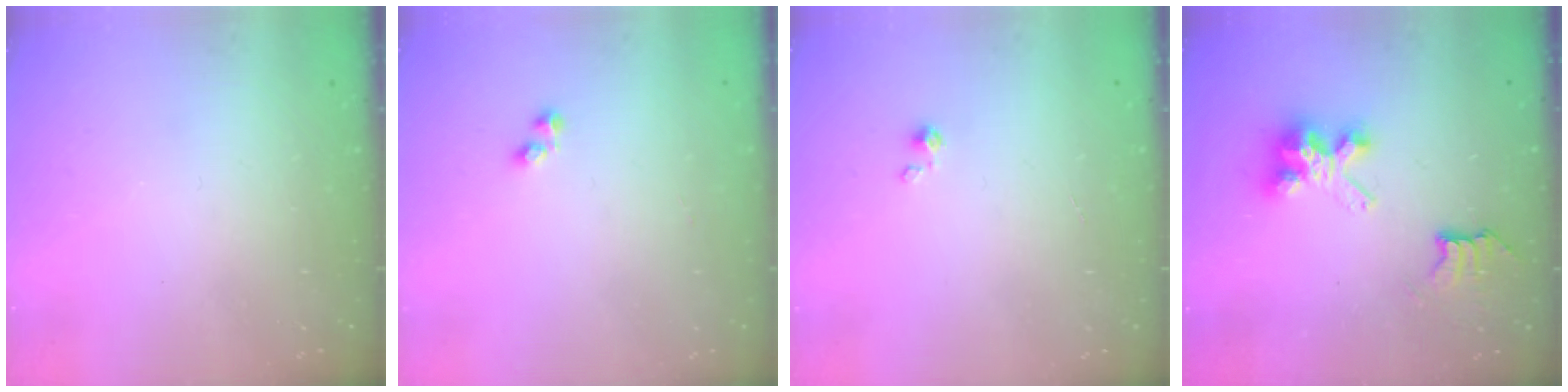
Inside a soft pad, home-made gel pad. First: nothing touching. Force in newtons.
{"total": 1.6, "press": 1.5, "slide": 0.4}
{"total": 0.0}
{"total": 6.4, "press": 6.4, "slide": 0.1}